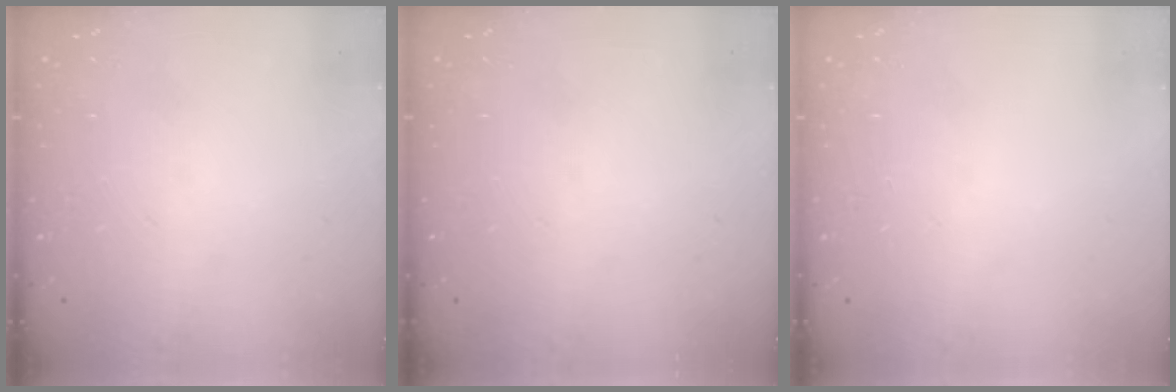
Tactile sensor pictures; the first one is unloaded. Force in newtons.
{"total": 0.0}
{"total": 0.0}